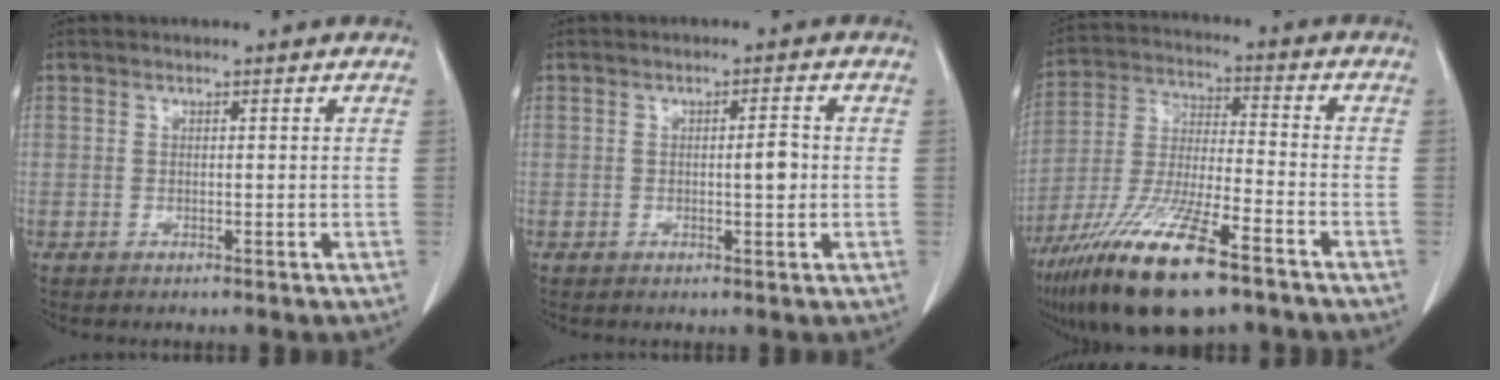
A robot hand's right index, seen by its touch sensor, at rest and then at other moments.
{"total": 2.5, "force": [-0.1, 0.5, 2.5], "torque": [-0.038, 0.002, -0.002]}
{"total": 18.4, "force": [-11.7, 3.2, 13.8], "torque": [-0.287, -0.039, -0.213]}